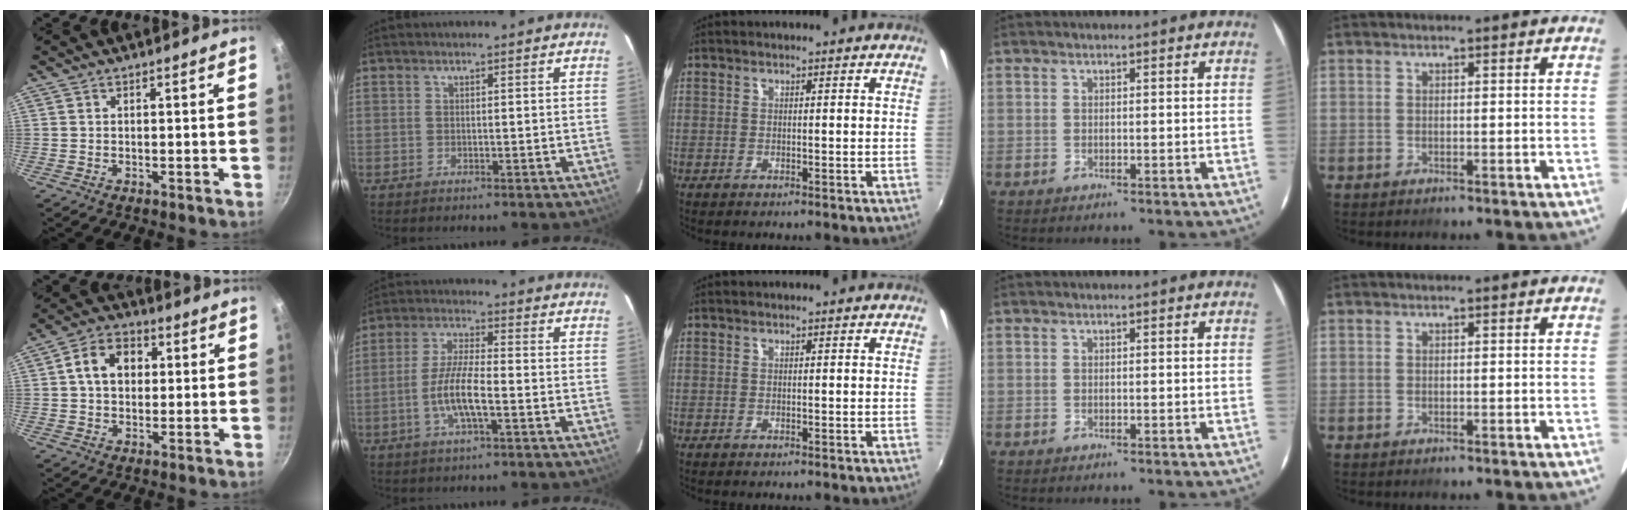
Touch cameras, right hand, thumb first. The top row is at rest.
{"thumb": {"total": 8.6, "force": [1.5, 6.5, 5.4], "torque": [-0.065, 0.016, 0.012]}, "index": {"total": 7.7, "force": [-2.7, 1.4, 7.1], "torque": [-0.145, -0.001, -0.053]}}